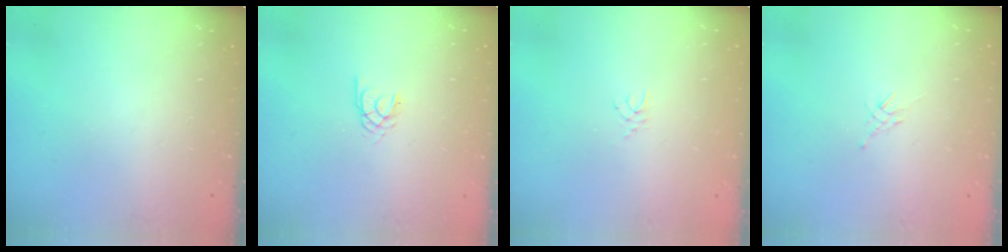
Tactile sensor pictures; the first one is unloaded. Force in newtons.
{"total": 1.7, "press": 1.7, "slide": 0.3}
{"total": 2.1, "press": 2.1, "slide": 0.3}
{"total": 2.1, "press": 2.0, "slide": 0.5}